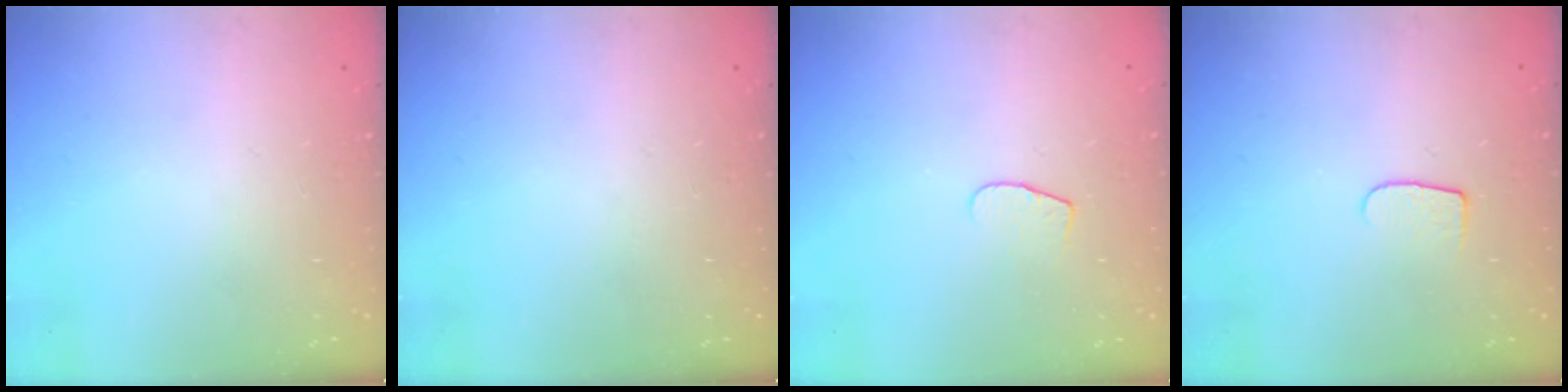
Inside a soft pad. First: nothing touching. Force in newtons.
{"total": 0.0}
{"total": 5.4, "press": 5.4, "slide": 0.5}
{"total": 5.8, "press": 5.8, "slide": 0.7}